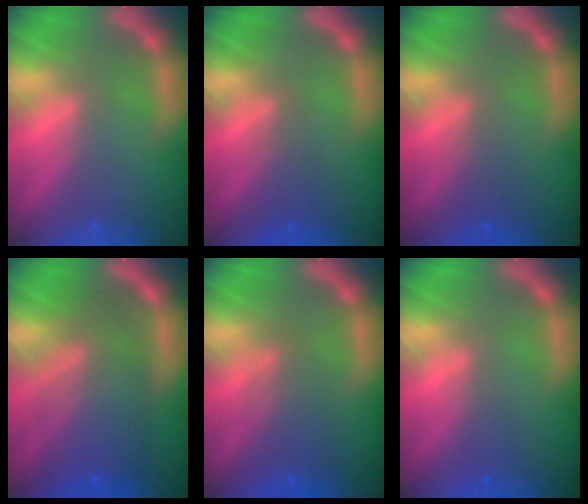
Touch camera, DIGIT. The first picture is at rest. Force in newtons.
{"total": 2.0}
{"total": 1.5}
{"total": 8.6}
{"total": 4.1}
{"total": 1.0}